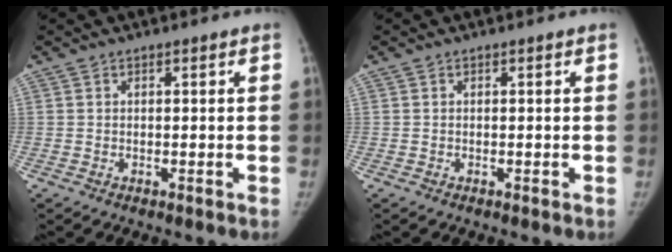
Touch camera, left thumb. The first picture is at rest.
{"total": 0.0}